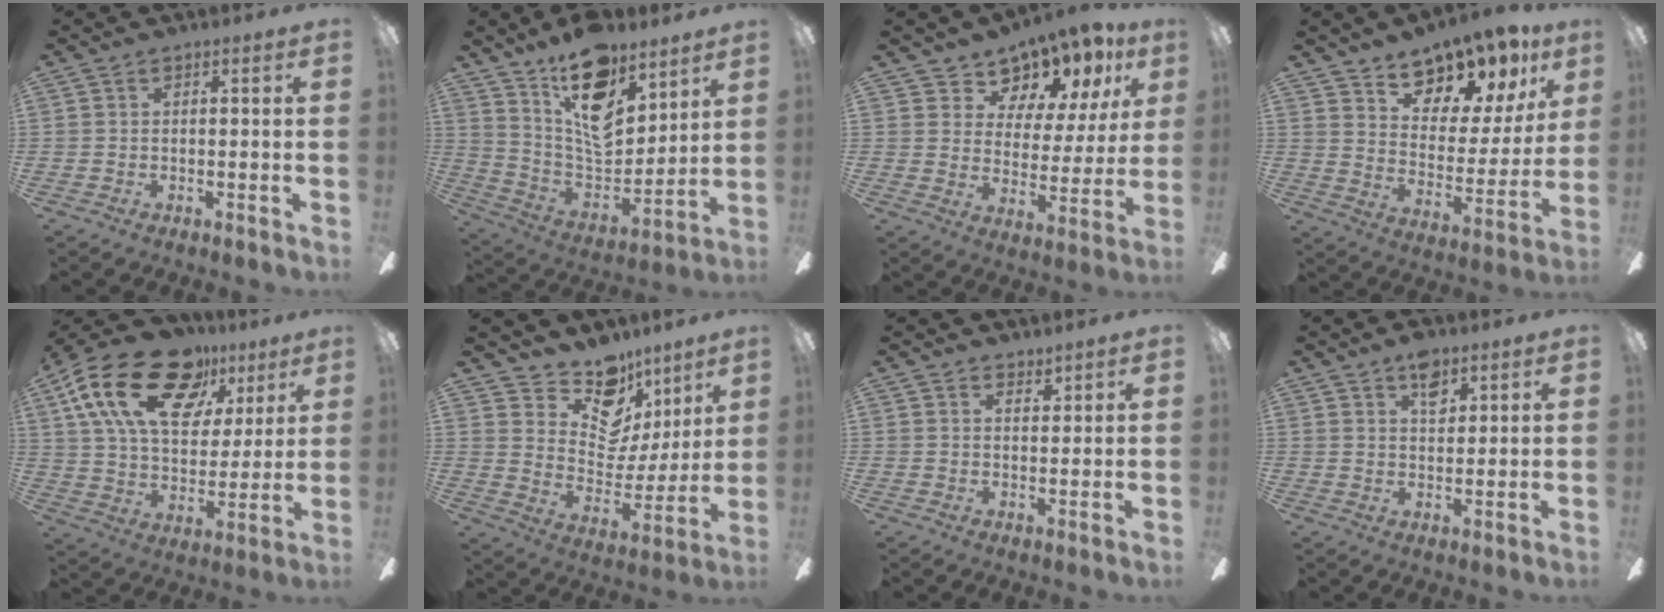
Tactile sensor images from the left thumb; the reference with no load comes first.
{"total": 17.8, "force": [11.9, 8.5, 10.1], "torque": [-0.164, -0.083, 0.213]}
{"total": 11.1, "force": [9.5, 5.2, 2.7], "torque": [-0.046, -0.084, 0.171]}
{"total": 14.6, "force": [12.8, 5.5, 4.4], "torque": [-0.077, -0.101, 0.228]}
{"total": 24.5, "force": [13.0, 13.7, 15.5], "torque": [-0.274, -0.053, 0.232]}
{"total": 15.0, "force": [10.2, 9.3, 5.9], "torque": [-0.096, -0.076, 0.190]}
{"total": 2.2, "force": [2.1, 0.7, 0.1], "torque": [0.003, -0.010, 0.038]}
{"total": 5.6, "force": [3.5, 3.0, 3.1], "torque": [-0.038, -0.010, 0.058]}